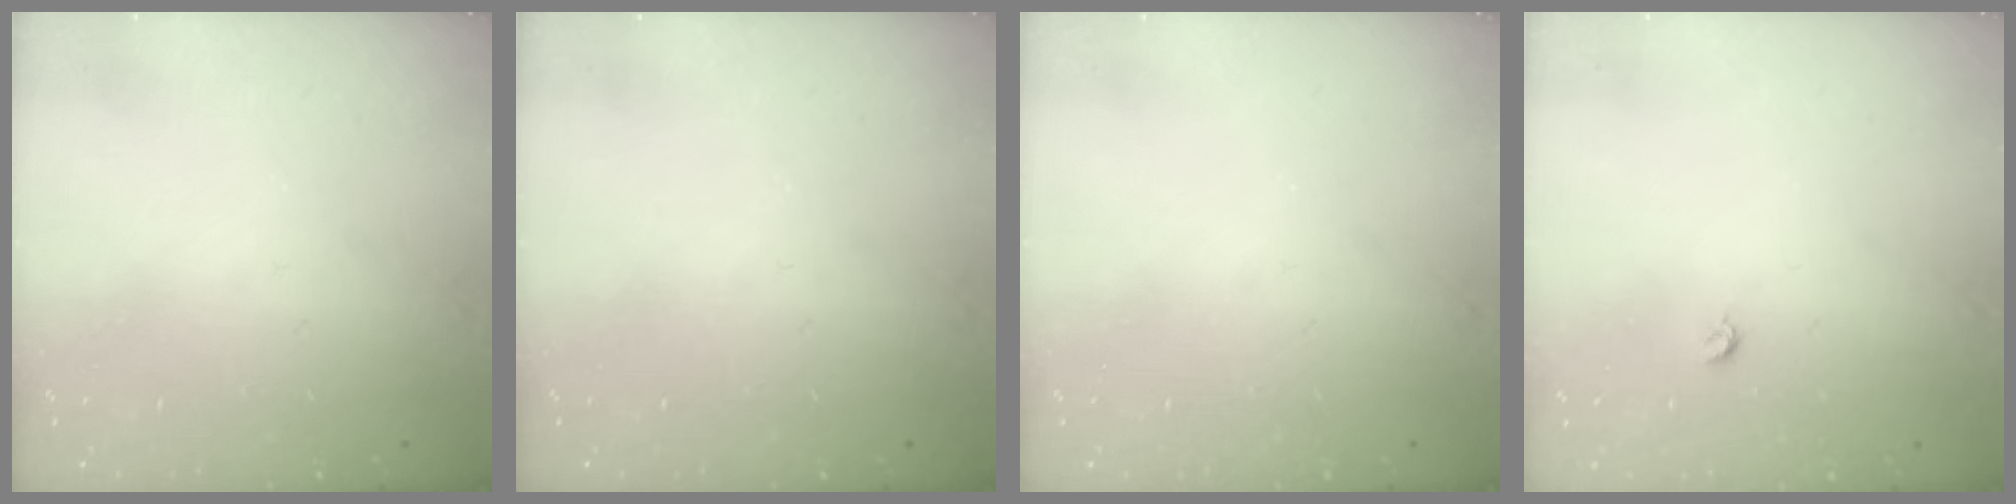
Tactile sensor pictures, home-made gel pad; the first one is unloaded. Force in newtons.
{"total": 0.0}
{"total": 0.0}
{"total": 3.2, "press": 3.2, "slide": 0.3}